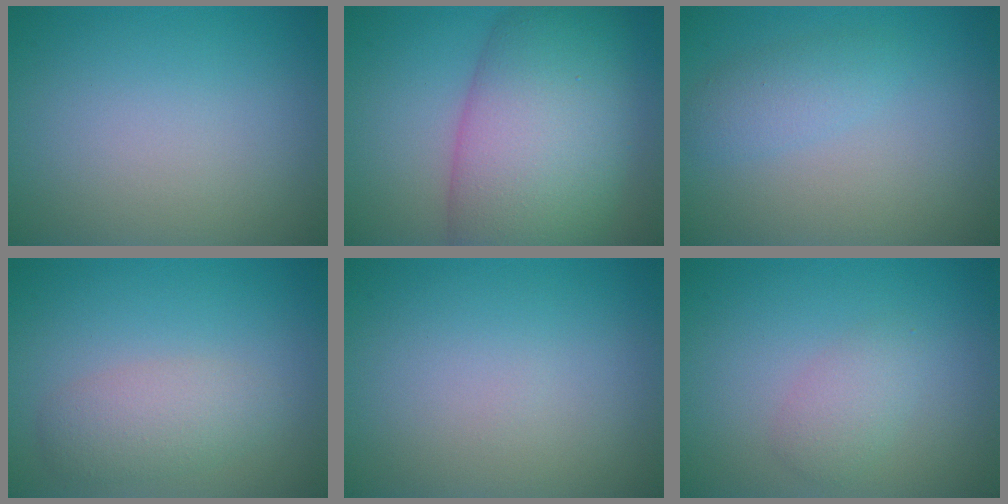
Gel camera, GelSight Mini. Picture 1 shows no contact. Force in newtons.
{"total": 12.2, "press": 12.2, "slide": 0.3}
{"total": 2.0, "press": 2.0, "slide": 0.1}
{"total": 2.9, "press": 2.9, "slide": 0.1}
{"total": 0.0}
{"total": 2.0, "press": 2.0, "slide": 0.0}